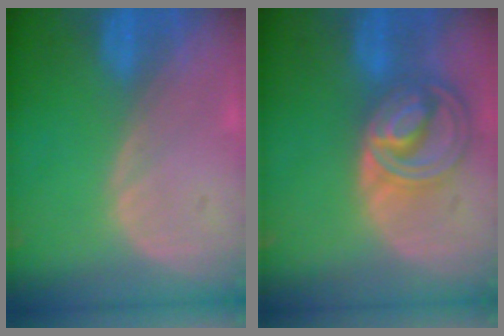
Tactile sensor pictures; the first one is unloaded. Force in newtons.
{"total": 8.5, "press": 7.3, "slide": 4.4}